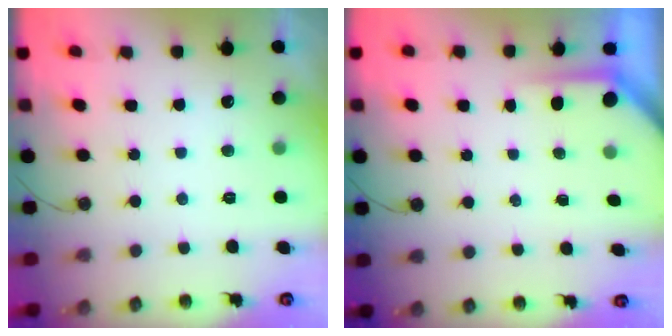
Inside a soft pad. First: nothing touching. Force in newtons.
{"total": 3.3, "press": 3.3, "slide": 0.3}